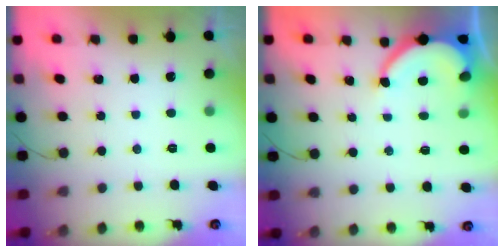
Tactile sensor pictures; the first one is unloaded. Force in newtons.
{"total": 6.7, "press": 6.7, "slide": 0.6}